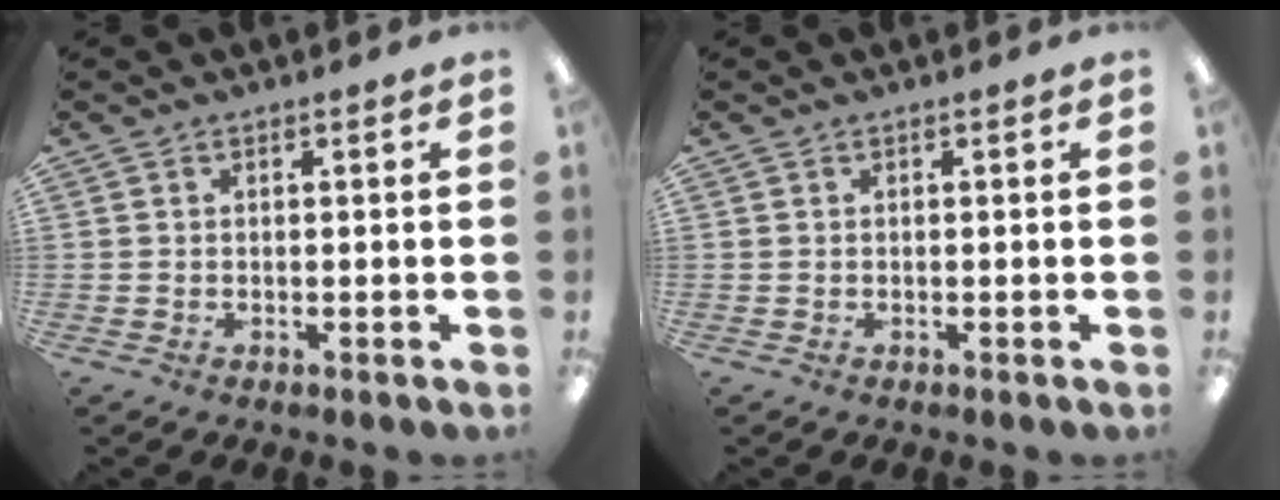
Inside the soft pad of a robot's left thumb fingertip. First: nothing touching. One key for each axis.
{"total": 0.0}